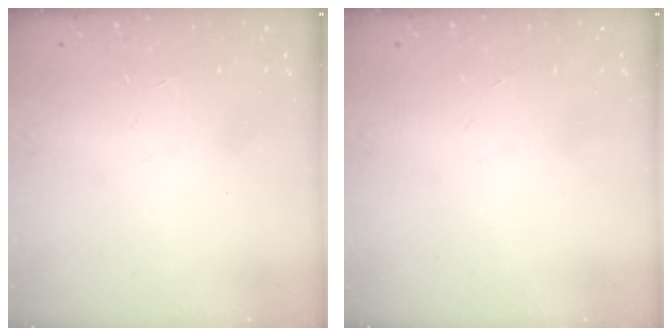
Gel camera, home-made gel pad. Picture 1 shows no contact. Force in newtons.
{"total": 0.0}